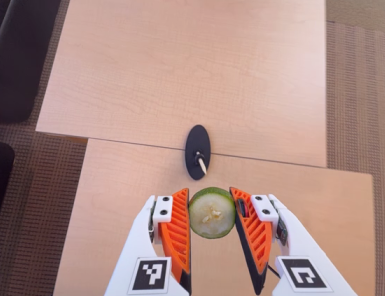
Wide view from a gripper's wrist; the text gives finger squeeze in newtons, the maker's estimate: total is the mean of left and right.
{"total": 11.6, "left": 12.9, "right": 10.4}